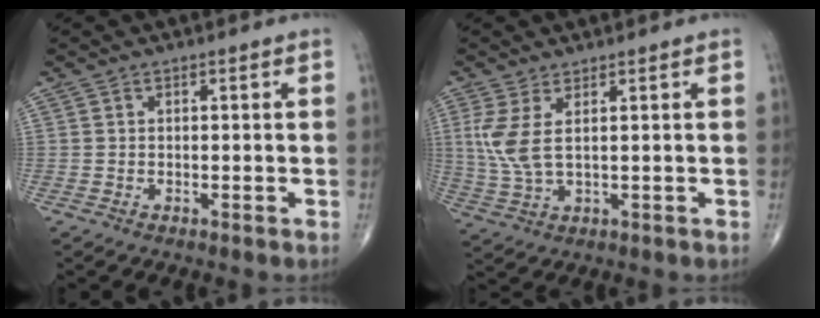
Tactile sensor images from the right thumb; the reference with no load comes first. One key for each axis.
{"total": 6.4, "fx": 1.7, "fy": 2.2, "fz": 5.7, "tx": -0.149, "ty": -0.010, "tz": 0.043}